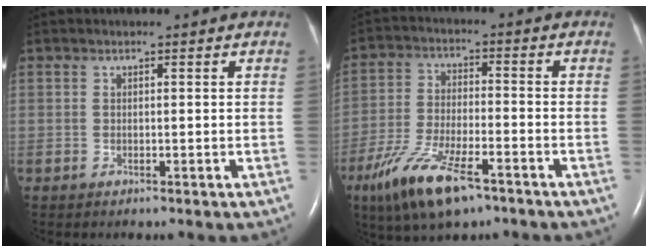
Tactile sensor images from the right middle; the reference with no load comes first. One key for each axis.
{"total": 12.1, "fx": -7.5, "fy": 3.3, "fz": 8.9, "tx": -0.183, "ty": -0.022, "tz": -0.132}